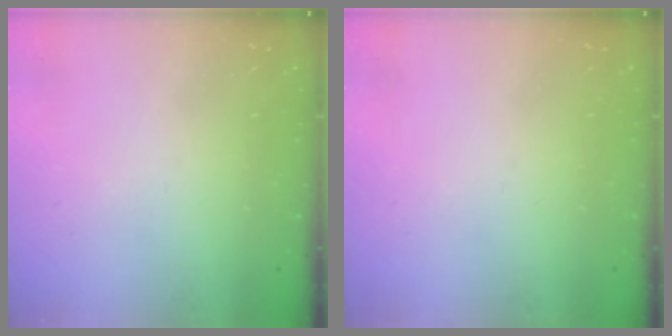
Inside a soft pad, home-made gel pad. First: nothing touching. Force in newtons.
{"total": 0.0}